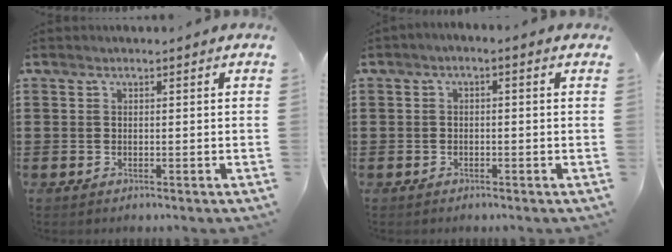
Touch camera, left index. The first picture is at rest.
{"total": 1.1, "force": [-0.9, 0.1, 0.6], "torque": [-0.009, -0.001, -0.018]}